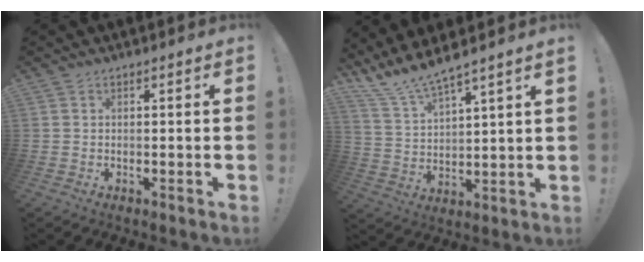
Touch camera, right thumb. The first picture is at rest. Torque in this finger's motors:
{"motor_torque": [-0.23, 0.48, 1.34, 1.36, 0.07]}